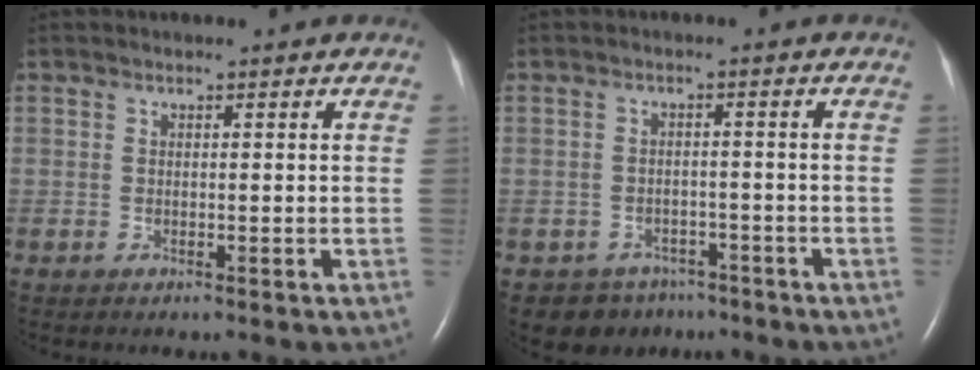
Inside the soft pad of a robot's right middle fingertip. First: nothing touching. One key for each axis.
{"total": 5.3, "fx": -3.9, "fy": 3.6, "fz": 0.1, "tx": 0.004, "ty": 0.011, "tz": -0.052}